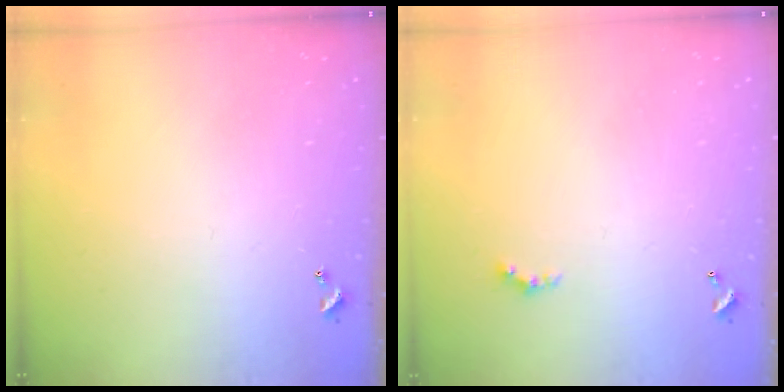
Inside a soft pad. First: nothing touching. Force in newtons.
{"total": 1.6, "press": 1.6, "slide": 0.4}